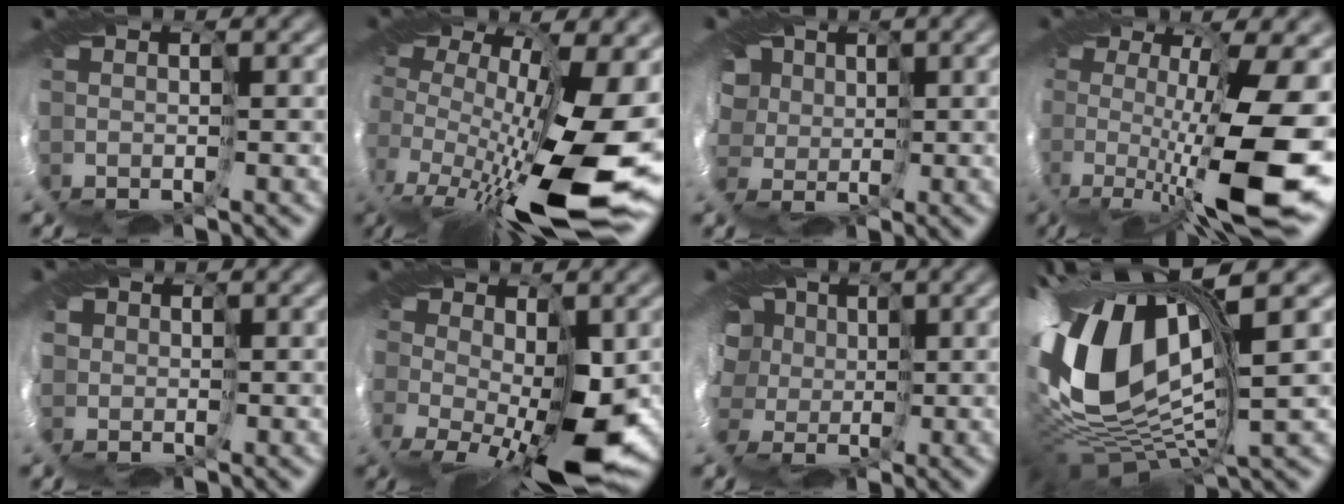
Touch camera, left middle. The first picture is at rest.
{"total": 15.7, "force": [-3.2, 6.0, 14.1], "torque": [-0.263, -0.030, -0.053]}
{"total": 9.7, "force": [2.8, 7.8, 5.1], "torque": [-0.104, 0.026, 0.010]}
{"total": 12.1, "force": [-1.7, 3.1, 11.6], "torque": [-0.188, -0.016, -0.028]}
{"total": 3.8, "force": [1.4, 3.3, 1.2], "torque": [-0.030, 0.015, 0.007]}
{"total": 8.1, "force": [-2.1, 3.7, 6.9], "torque": [-0.130, -0.032, -0.031]}
{"total": 11.6, "force": [2.4, 9.3, 6.5], "torque": [-0.138, 0.028, -0.008]}
{"total": 15.4, "force": [2.2, 7.7, 13.2], "torque": [-0.304, -0.006, 0.051]}